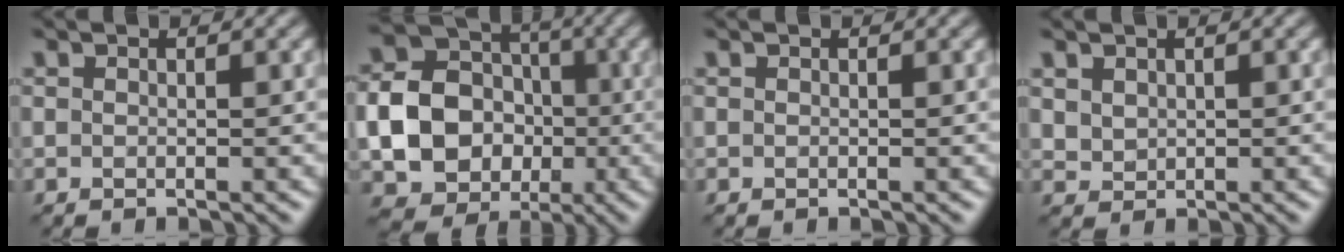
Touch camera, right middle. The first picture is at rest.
{"total": 9.5, "force": [-1.8, 7.9, 4.9], "torque": [-0.084, -0.012, -0.046]}
{"total": 0.0}
{"total": 1.4, "force": [0.7, 1.0, 0.6], "torque": [-0.014, -0.006, 0.020]}